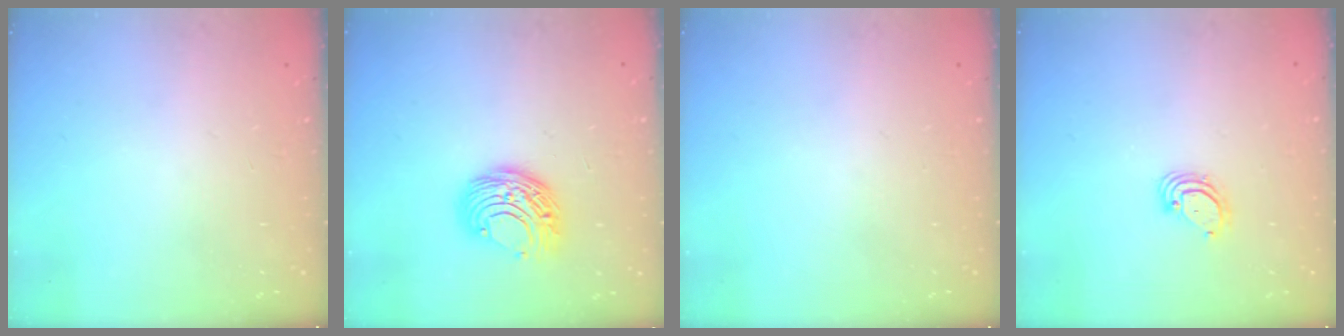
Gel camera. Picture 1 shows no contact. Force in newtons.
{"total": 8.9, "press": 8.9, "slide": 0.5}
{"total": 0.0}
{"total": 3.7, "press": 3.7, "slide": 0.2}